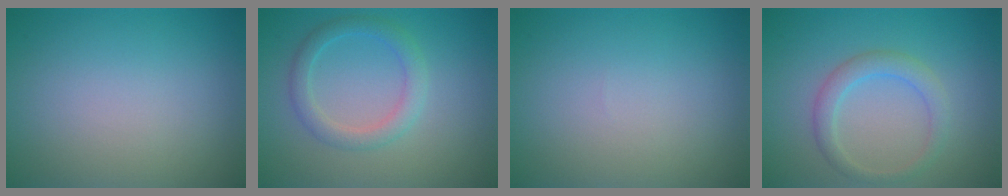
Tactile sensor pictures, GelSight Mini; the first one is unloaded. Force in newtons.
{"total": 2.6, "press": 2.6, "slide": 0.2}
{"total": 0.0}
{"total": 2.5, "press": 2.5, "slide": 0.1}